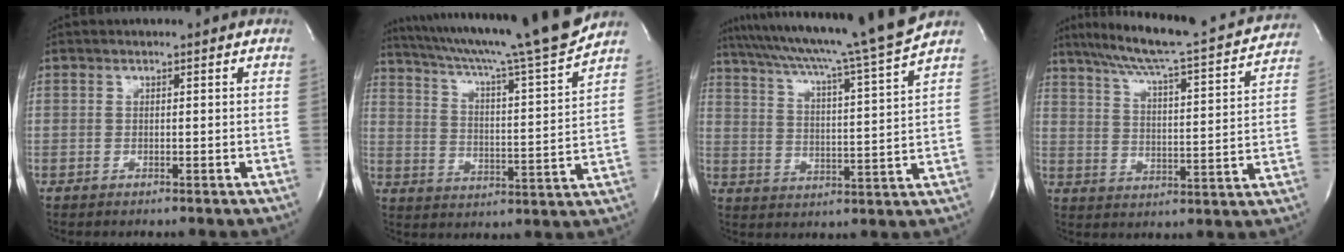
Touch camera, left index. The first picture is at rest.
{"total": 21.6, "force": [18.9, -1.5, 10.3], "torque": [-0.174, -0.030, 0.280]}
{"total": 19.4, "force": [17.0, -2.6, 8.9], "torque": [-0.156, -0.035, 0.247]}
{"total": 22.9, "force": [20.4, 1.6, 10.3], "torque": [-0.167, -0.012, 0.275]}